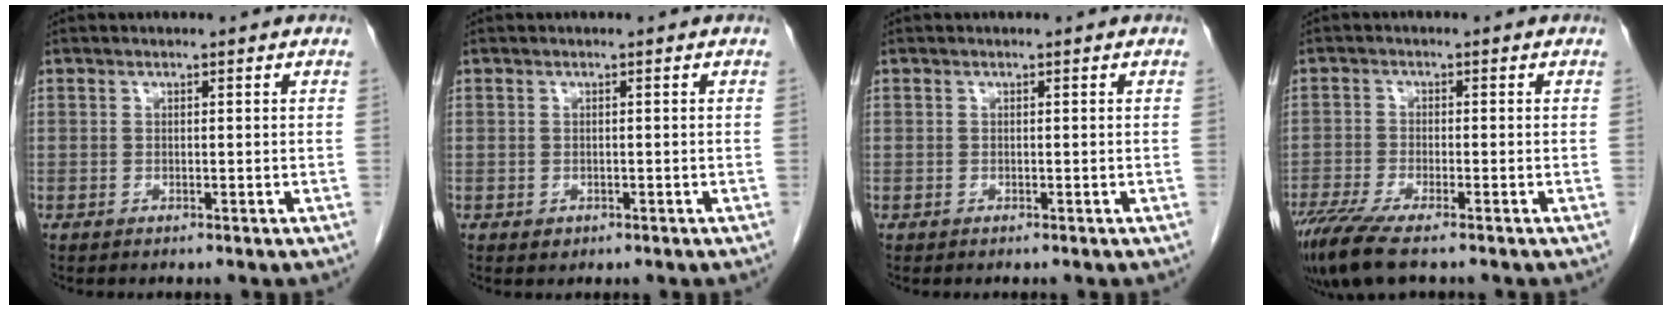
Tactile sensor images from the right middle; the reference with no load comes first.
{"total": 0.8, "force": [-0.3, 0.7, 0.3], "torque": [-0.005, 0.001, -0.001]}
{"total": 0.0}
{"total": 8.0, "force": [-5.9, 1.1, 5.2], "torque": [-0.094, -0.020, -0.103]}